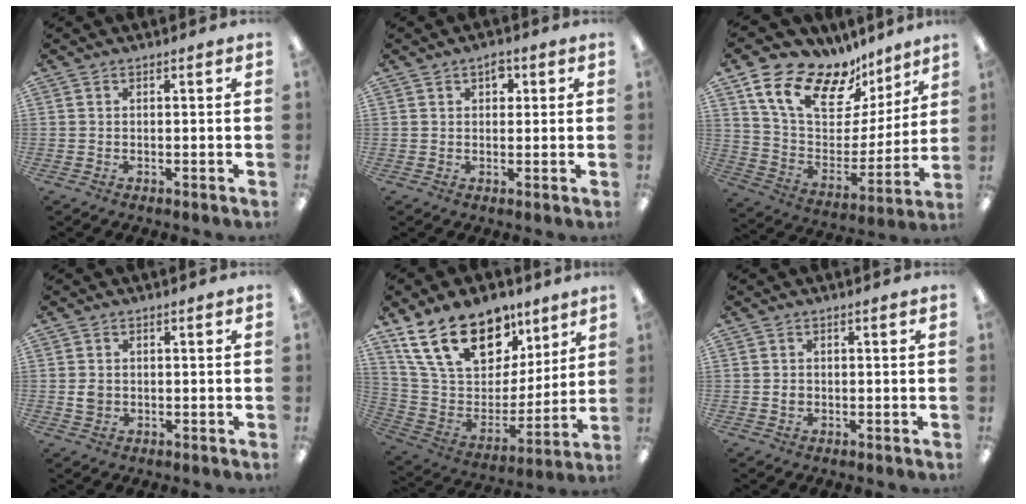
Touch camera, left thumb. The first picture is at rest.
{"total": 3.1, "force": [1.6, 2.1, 1.6], "torque": [-0.011, -0.004, 0.023]}
{"total": 19.4, "force": [13.3, 10.3, 9.6], "torque": [-0.175, -0.084, 0.240]}
{"total": 2.2, "force": [0.1, 1.9, 1.0], "torque": [-0.012, 0.002, -0.002]}
{"total": 22.6, "force": [14.2, 12.9, 12.0], "torque": [-0.219, -0.072, 0.262]}
{"total": 1.1, "force": [0.0, 1.0, 0.5], "torque": [-0.011, 0.005, 0.000]}